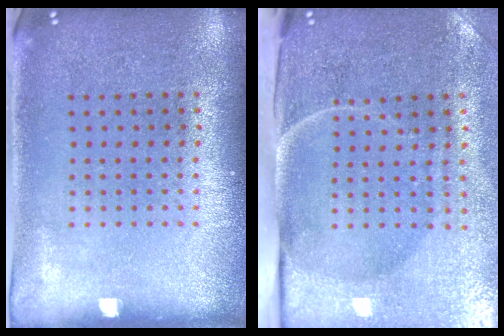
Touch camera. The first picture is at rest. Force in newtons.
{"total": 4.9, "press": 3.9, "slide": 2.9}